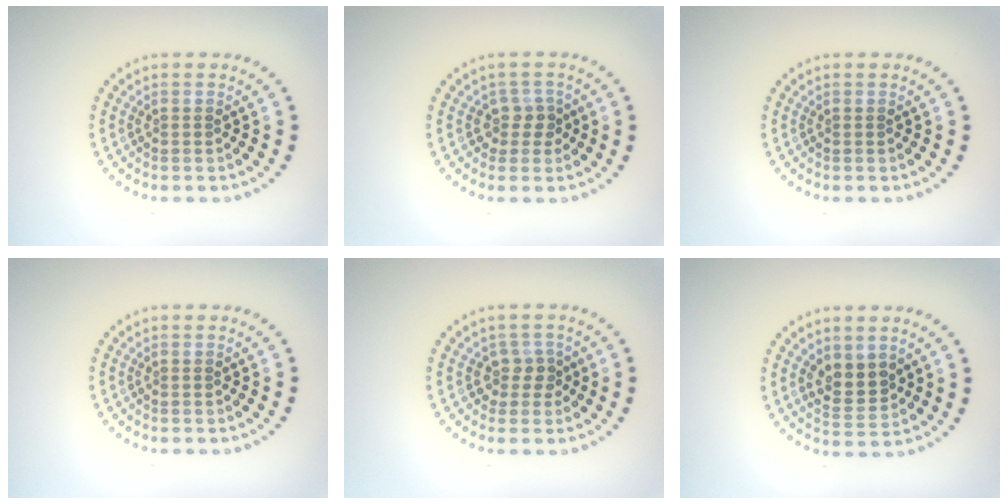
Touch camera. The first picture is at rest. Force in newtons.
{"total": 1.9, "press": 1.5, "slide": 1.1}
{"total": 0.0}
{"total": 0.0}
{"total": 1.8, "press": 1.4, "slide": 1.1}
{"total": 2.8, "press": 2.7, "slide": 0.9}